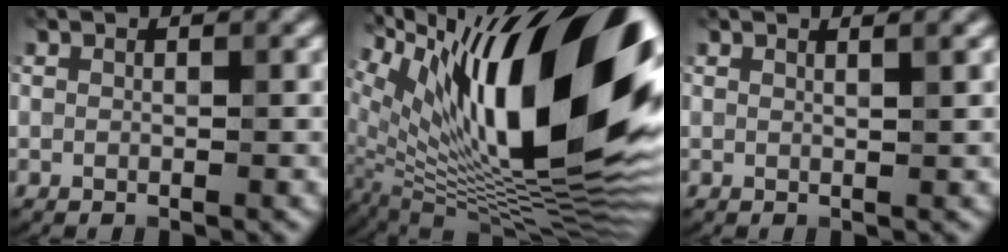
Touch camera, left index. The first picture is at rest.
{"total": 19.7, "force": [6.8, 6.6, 17.3], "torque": [-0.269, 0.029, 0.110]}
{"total": 1.3, "force": [0.8, 0.5, 0.9], "torque": [-0.002, 0.001, 0.003]}